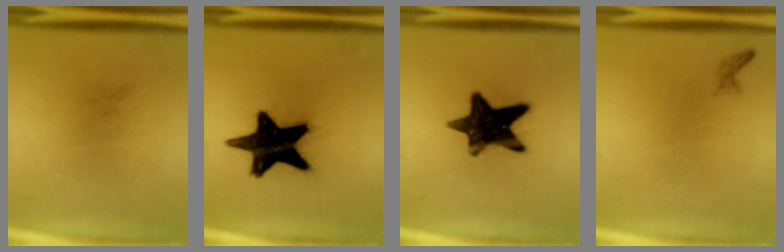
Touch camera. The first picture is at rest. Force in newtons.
{"total": 19.3}
{"total": 14.5}
{"total": 0.6}